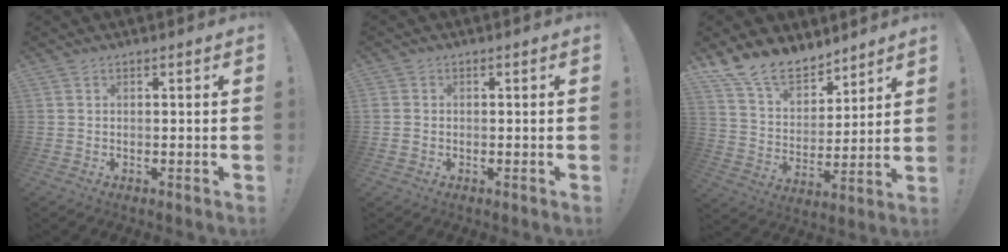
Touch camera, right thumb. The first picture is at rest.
{"total": 1.8, "force": [-0.3, 1.6, 0.8], "torque": [-0.012, 0.005, -0.006]}
{"total": 14.0, "force": [11.4, 7.0, 4.2], "torque": [-0.097, -0.082, 0.219]}